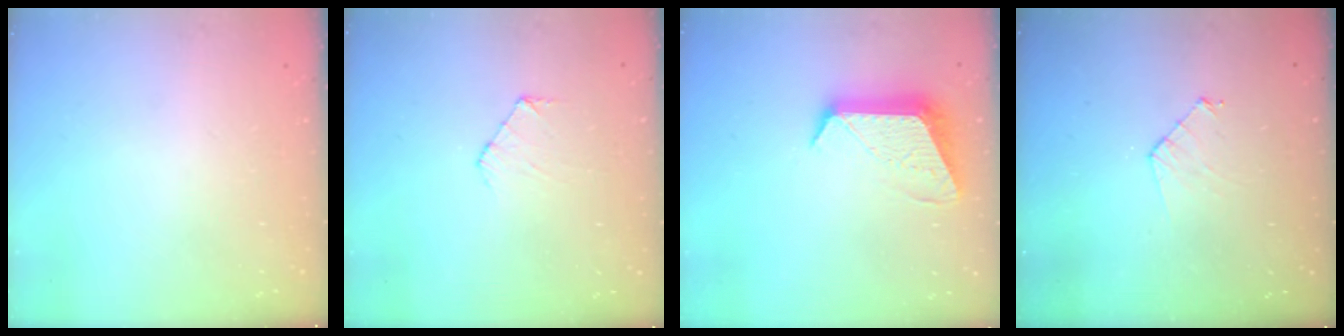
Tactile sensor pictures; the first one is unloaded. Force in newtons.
{"total": 4.9, "press": 4.9, "slide": 0.3}
{"total": 11.6, "press": 11.5, "slide": 0.7}
{"total": 6.7, "press": 6.7, "slide": 0.5}